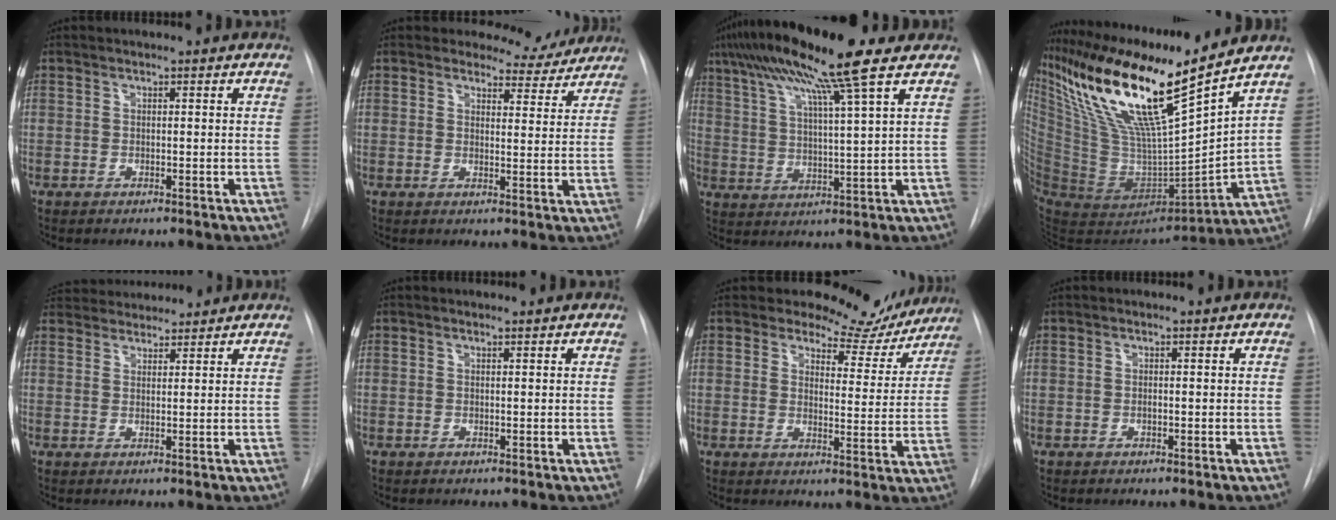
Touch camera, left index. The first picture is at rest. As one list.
[{"total": 6.3, "force": [5.9, 2.2, -0.4], "torque": [0.018, -0.020, 0.059]}, {"total": 15.7, "force": [10.3, -0.5, 11.8], "torque": [-0.208, 0.034, 0.165]}, {"total": 22.7, "force": [16.0, 0.8, 16.0], "torque": [-0.290, -0.005, 0.297]}, {"total": 10.5, "force": [10.1, 2.2, 2.2], "torque": [-0.039, 0.037, 0.158]}, {"total": 0.8, "force": [0.8, 0.0, 0.1], "torque": [-0.009, 0.002, 0.016]}, {"total": 11.1, "force": [10.3, 4.1, 0.9], "torque": [0.013, -0.033, 0.108]}, {"total": 0.0}]